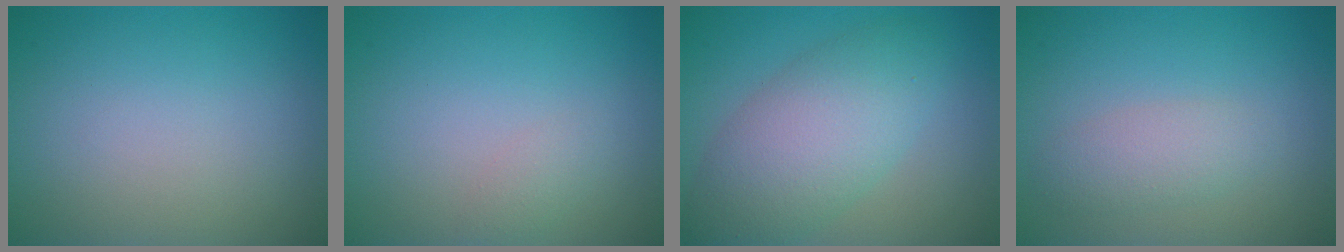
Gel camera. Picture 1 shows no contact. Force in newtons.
{"total": 1.0, "press": 1.0, "slide": 0.1}
{"total": 6.9, "press": 6.9, "slide": 0.1}
{"total": 2.3, "press": 2.3, "slide": 0.1}